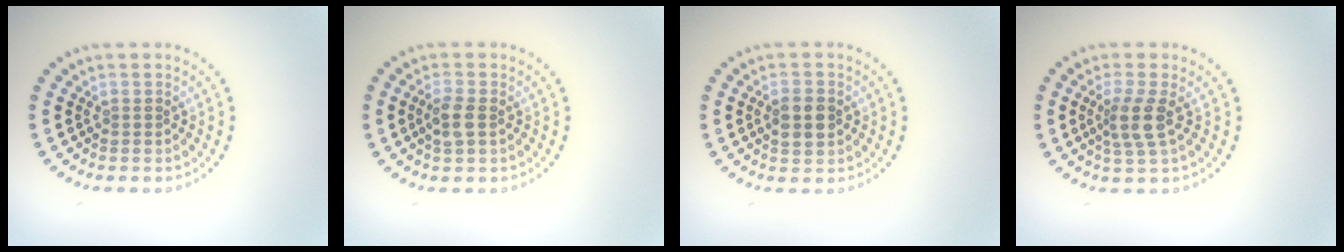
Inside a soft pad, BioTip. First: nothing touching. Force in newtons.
{"total": 2.1, "press": 2.0, "slide": 0.5}
{"total": 2.8, "press": 2.8, "slide": 0.1}
{"total": 2.8, "press": 2.2, "slide": 1.7}